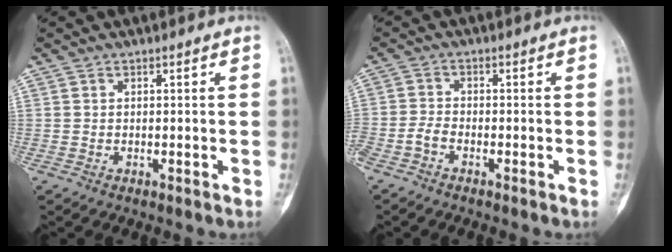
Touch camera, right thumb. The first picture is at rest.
{"total": 2.7, "force": [-1.8, 0.9, 1.7], "torque": [-0.047, 0.009, -0.040]}